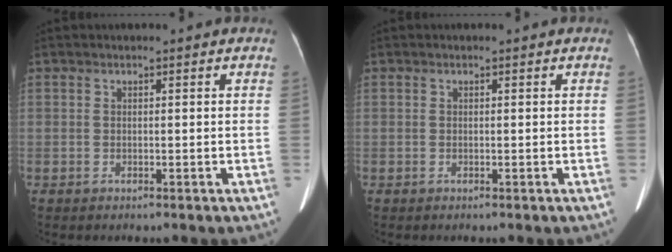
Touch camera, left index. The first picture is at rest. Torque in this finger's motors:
{"motor_torque": [0.00, 0.00, 0.00, 0.01]}